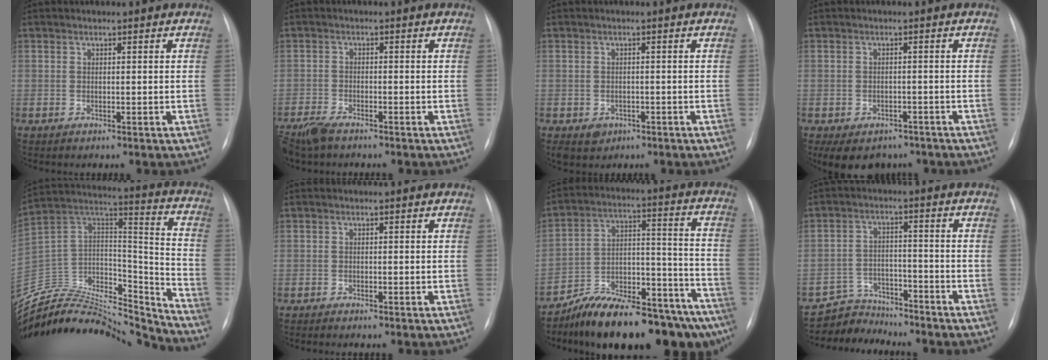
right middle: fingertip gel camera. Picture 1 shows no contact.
{"total": 4.7, "force": [-3.9, 1.3, 2.4], "torque": [-0.050, -0.013, -0.068]}
{"total": 3.0, "force": [-1.3, 2.6, 0.7], "torque": [-0.008, 0.001, -0.009]}
{"total": 8.6, "force": [-6.2, 5.3, 2.8], "torque": [-0.048, 0.003, -0.076]}
{"total": 26.1, "force": [-25.2, 4.2, 5.1], "torque": [-0.112, 0.037, -0.407]}
{"total": 1.2, "force": [-1.0, 0.0, 0.7], "torque": [-0.008, -0.002, -0.011]}
{"total": 22.4, "force": [-18.1, 6.5, 11.4], "torque": [-0.113, 0.051, -0.279]}
{"total": 7.0, "force": [-6.7, 1.7, -1.1], "torque": [0.017, 0.019, -0.117]}